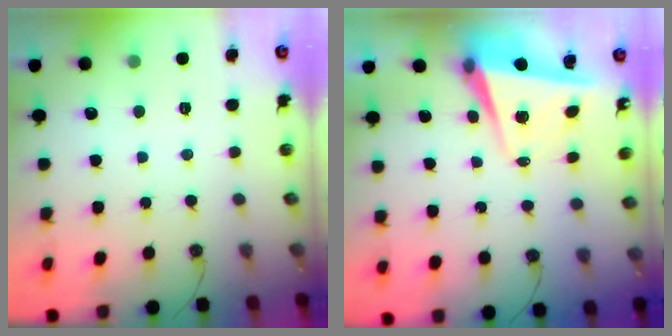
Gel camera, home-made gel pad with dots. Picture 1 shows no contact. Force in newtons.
{"total": 5.7, "press": 5.6, "slide": 0.7}